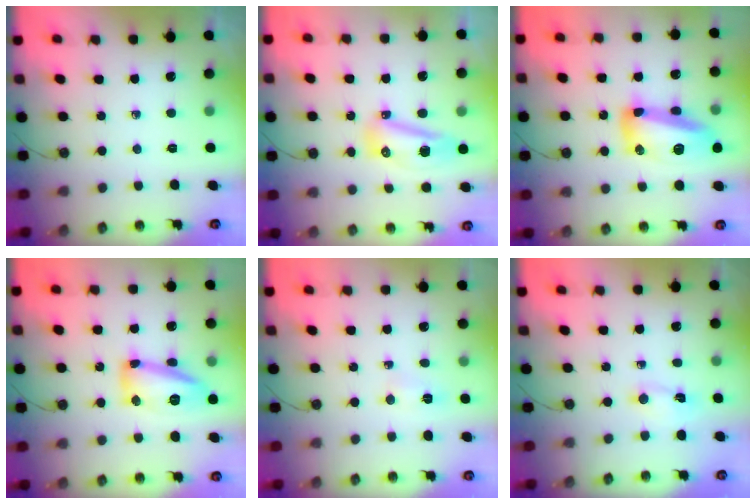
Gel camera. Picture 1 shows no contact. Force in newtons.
{"total": 9.2, "press": 9.0, "slide": 1.8}
{"total": 15.6, "press": 15.5, "slide": 1.3}
{"total": 14.2, "press": 14.2, "slide": 0.6}
{"total": 6.7, "press": 2.3, "slide": 6.3}
{"total": 1.0, "press": 1.0, "slide": 0.4}